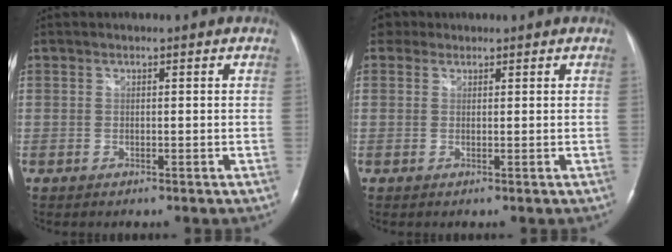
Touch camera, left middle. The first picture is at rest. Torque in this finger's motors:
{"motor_torque": [0.01, 0.02, -0.06, 0.00]}